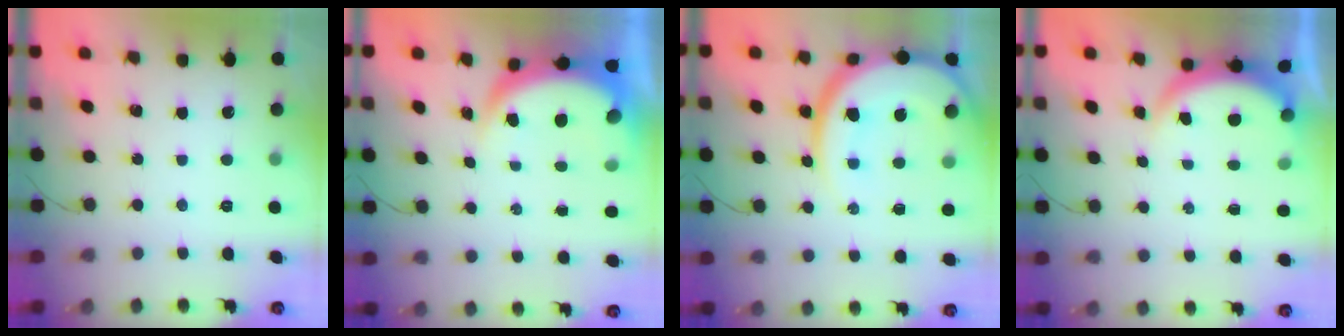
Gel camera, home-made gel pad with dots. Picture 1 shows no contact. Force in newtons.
{"total": 7.8, "press": 7.7, "slide": 1.1}
{"total": 19.7, "press": 19.5, "slide": 3.2}
{"total": 5.0, "press": 5.0, "slide": 0.6}